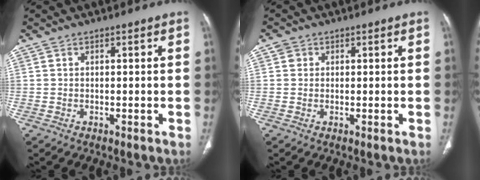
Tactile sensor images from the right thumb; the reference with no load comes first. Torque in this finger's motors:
{"motor_torque": [-0.05, -0.09, 0.36, 0.25, -0.04]}